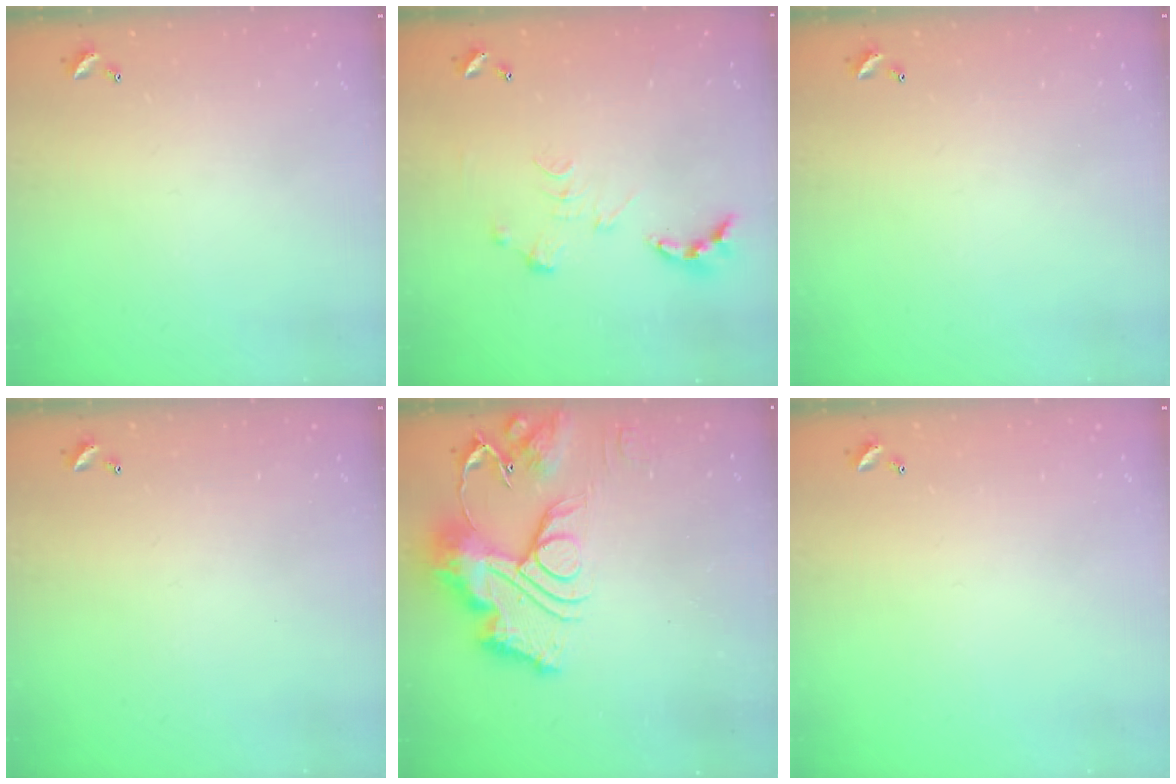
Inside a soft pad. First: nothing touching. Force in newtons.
{"total": 0.0}
{"total": 0.0}
{"total": 0.0}
{"total": 17.9, "press": 17.8, "slide": 1.9}
{"total": 0.0}